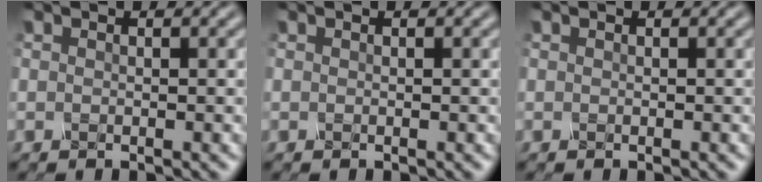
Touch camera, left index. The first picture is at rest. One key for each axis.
{"total": 0.0}
{"total": 0.0}